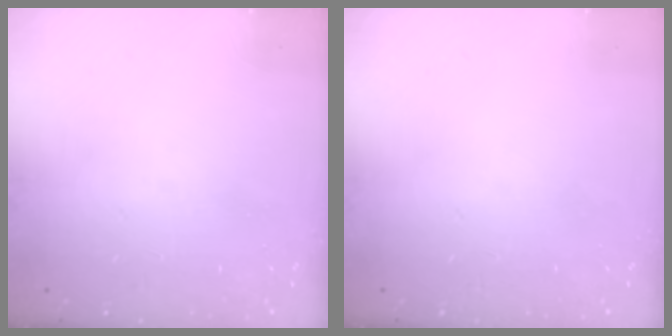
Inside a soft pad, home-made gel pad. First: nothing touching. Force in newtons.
{"total": 0.0}